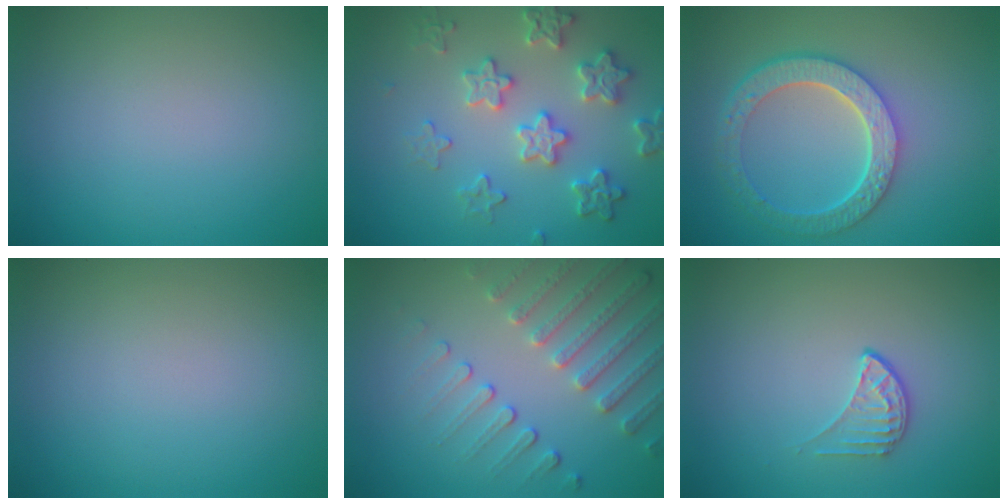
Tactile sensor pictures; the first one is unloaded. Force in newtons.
{"total": 4.0, "press": 3.9, "slide": 0.9}
{"total": 6.0, "press": 4.5, "slide": 3.9}
{"total": 0.0}
{"total": 4.7, "press": 3.7, "slide": 2.8}
{"total": 1.6, "press": 1.0, "slide": 1.2}